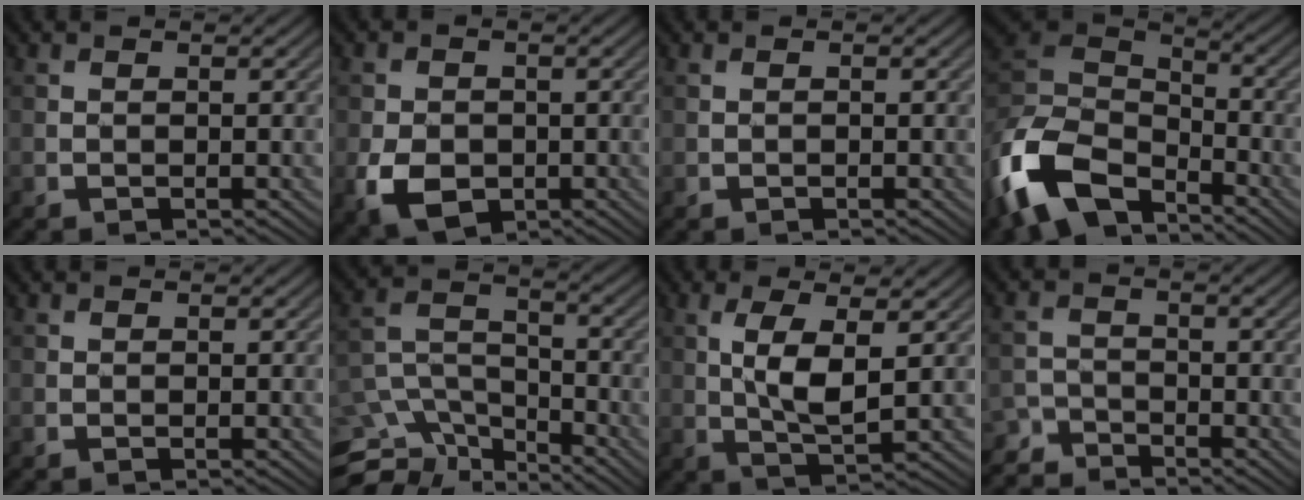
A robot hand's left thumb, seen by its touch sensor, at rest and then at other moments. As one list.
[{"total": 5.6, "force": [-1.8, 4.1, 3.4], "torque": [-0.078, -0.016, -0.035]}, {"total": 0.0}, {"total": 14.2, "force": [-8.2, 8.4, 8.0], "torque": [-0.220, -0.019, -0.163]}, {"total": 0.0}, {"total": 11.4, "force": [-8.8, 5.4, 4.9], "torque": [-0.117, -0.007, -0.144]}, {"total": 6.1, "force": [1.2, 1.7, 5.8], "torque": [-0.122, -0.002, 0.024]}, {"total": 3.5, "force": [-3.4, 0.9, 0.1], "torque": [0.001, -0.001, -0.076]}]